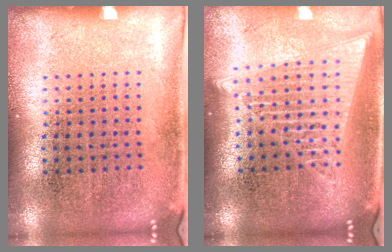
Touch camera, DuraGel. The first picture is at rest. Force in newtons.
{"total": 1.9, "press": 1.7, "slide": 1.0}